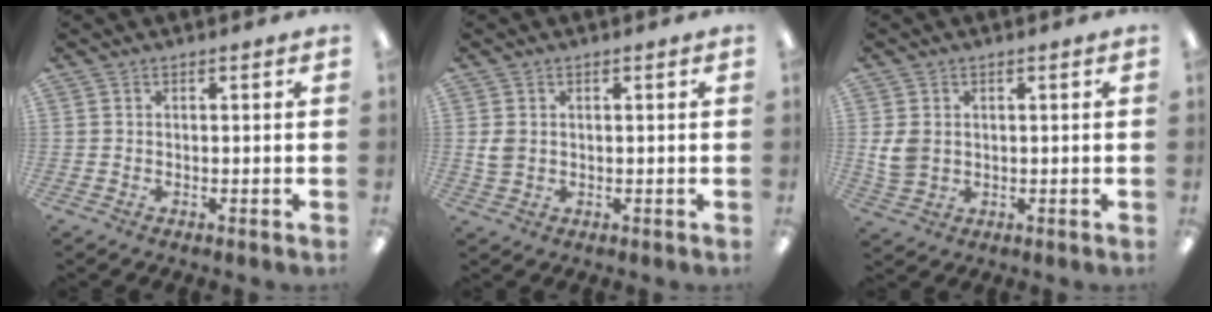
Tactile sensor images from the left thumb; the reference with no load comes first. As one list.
[{"total": 3.1, "force": [0.5, 2.3, 2.0], "torque": [-0.030, 0.002, 0.008]}, {"total": 5.0, "force": [0.9, 4.0, 2.9], "torque": [-0.061, 0.000, 0.016]}]